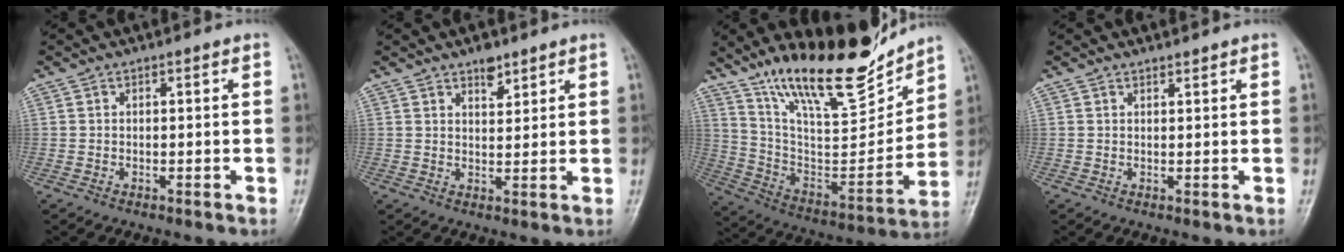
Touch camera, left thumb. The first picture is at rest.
{"total": 3.5, "force": [2.6, 1.5, 1.7], "torque": [-0.015, -0.017, 0.042]}
{"total": 23.2, "force": [18.0, 6.2, 13.3], "torque": [-0.175, -0.101, 0.311]}
{"total": 0.9, "force": [0.8, 0.2, 0.1], "torque": [-0.002, -0.008, 0.014]}